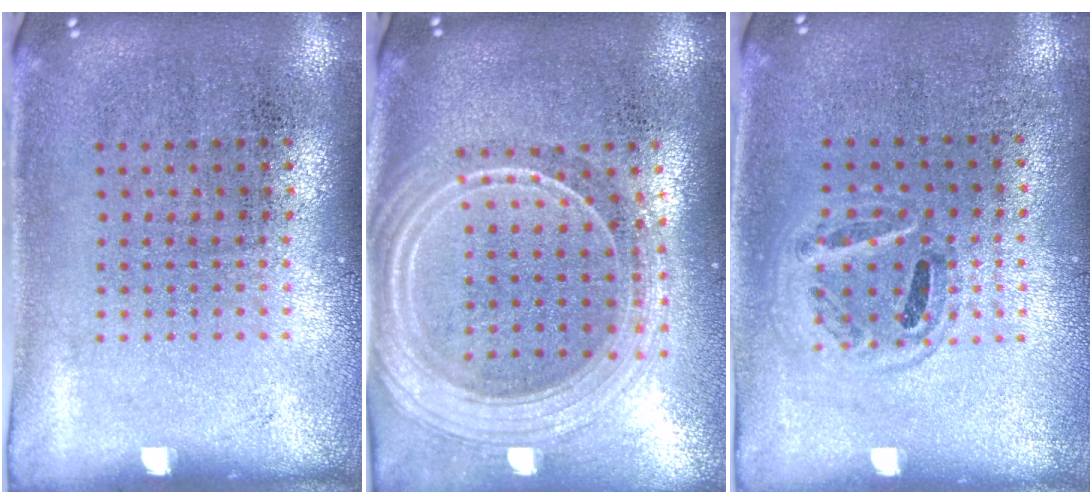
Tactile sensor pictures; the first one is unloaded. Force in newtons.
{"total": 2.6, "press": 2.2, "slide": 1.4}
{"total": 0.9, "press": 0.9, "slide": 0.3}